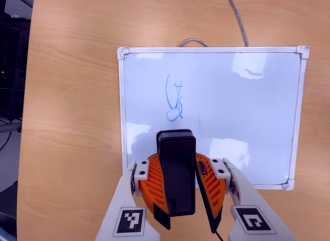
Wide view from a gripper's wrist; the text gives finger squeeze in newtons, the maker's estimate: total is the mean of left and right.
{"total": 11.5, "left": 11.2, "right": 11.9}